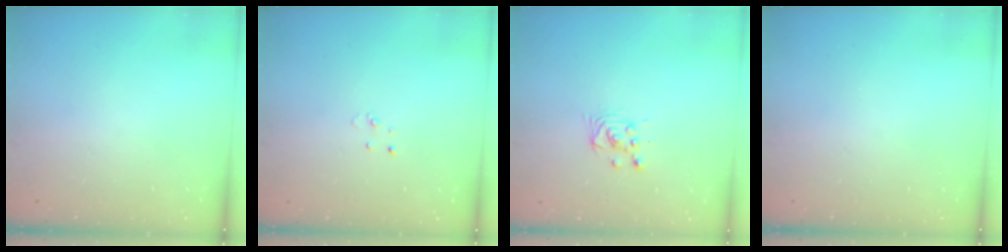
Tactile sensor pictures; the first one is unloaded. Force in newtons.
{"total": 2.5, "press": 2.5, "slide": 0.2}
{"total": 3.7, "press": 3.7, "slide": 0.3}
{"total": 0.0}